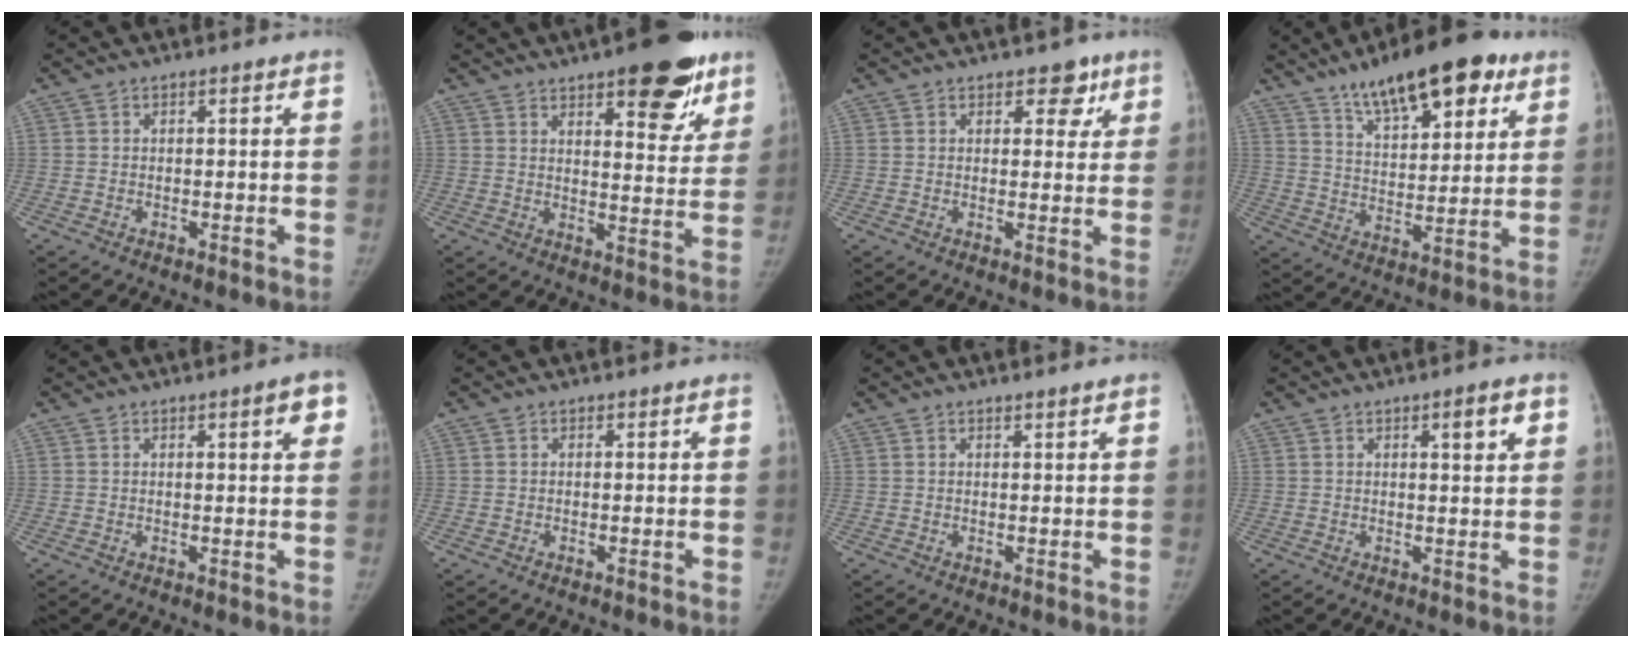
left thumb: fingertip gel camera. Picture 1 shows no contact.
{"total": 15.9, "force": [9.5, 5.7, 11.3], "torque": [-0.102, -0.044, 0.126]}
{"total": 4.5, "force": [2.6, 2.8, 2.5], "torque": [0.006, -0.008, 0.028]}
{"total": 18.2, "force": [11.3, 7.1, 12.4], "torque": [-0.152, -0.039, 0.182]}
{"total": 4.2, "force": [1.8, 0.8, 3.7], "torque": [-0.038, -0.003, 0.021]}
{"total": 0.0}
{"total": 0.8, "force": [0.7, 0.0, 0.5], "torque": [-0.002, -0.003, 0.012]}
{"total": 4.0, "force": [1.8, 0.9, 3.5], "torque": [-0.042, -0.008, 0.027]}